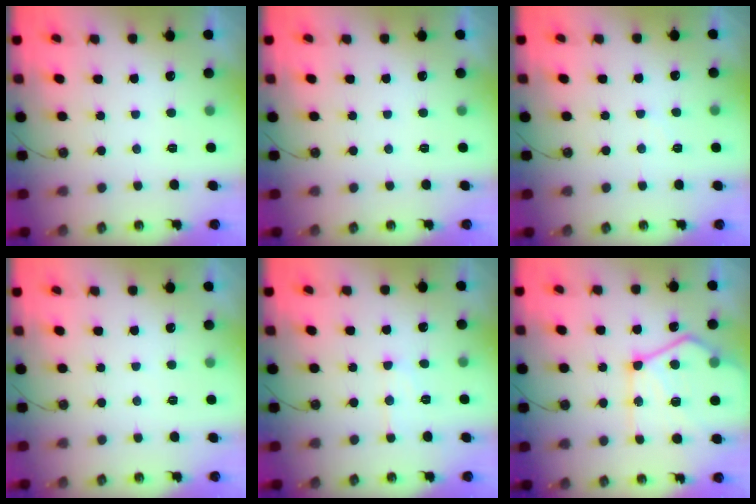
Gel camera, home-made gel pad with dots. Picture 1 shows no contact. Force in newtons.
{"total": 0.0}
{"total": 4.1, "press": 4.0, "slide": 0.7}
{"total": 2.8, "press": 2.8, "slide": 0.3}
{"total": 7.6, "press": 7.6, "slide": 0.3}
{"total": 20.4, "press": 20.3, "slide": 2.2}